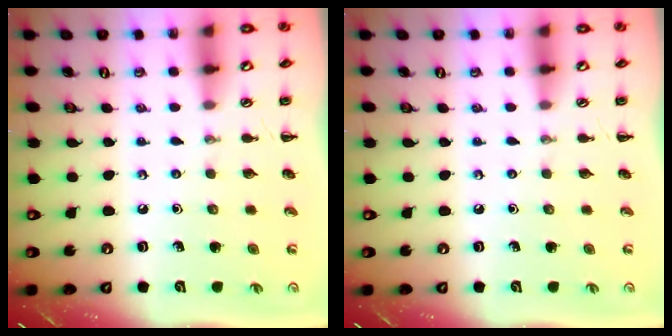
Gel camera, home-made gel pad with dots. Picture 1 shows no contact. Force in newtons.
{"total": 0.0}